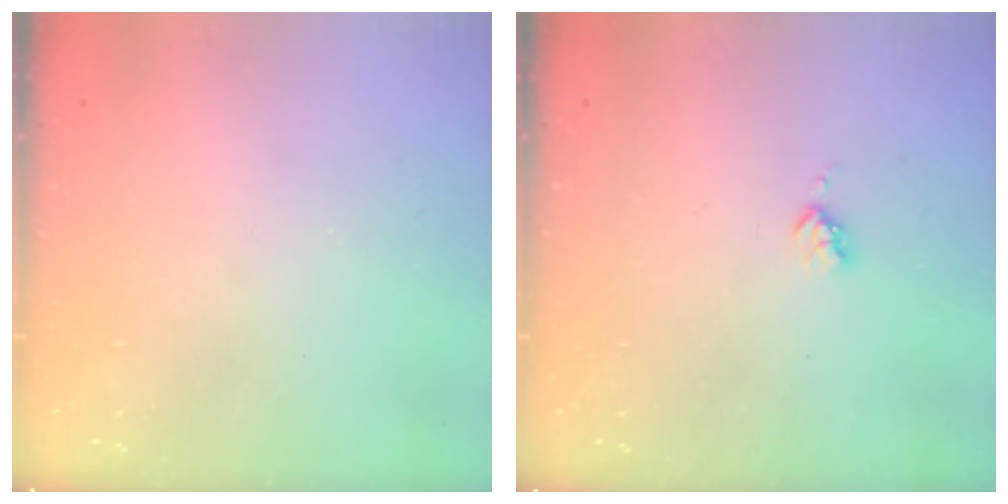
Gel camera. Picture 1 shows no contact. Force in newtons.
{"total": 2.7, "press": 2.6, "slide": 0.5}